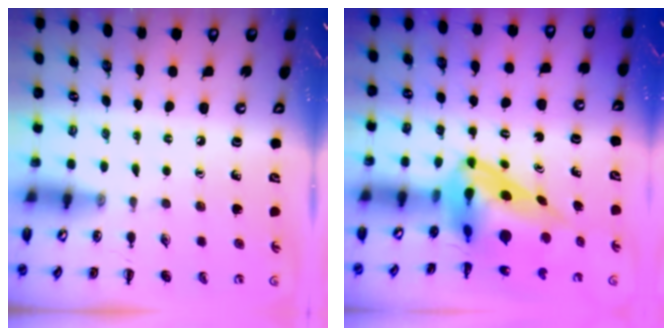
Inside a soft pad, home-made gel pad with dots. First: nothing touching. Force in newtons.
{"total": 7.5, "press": 7.1, "slide": 2.4}